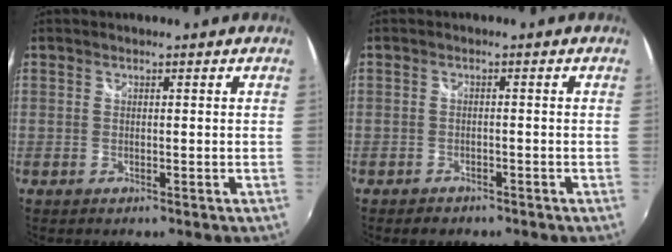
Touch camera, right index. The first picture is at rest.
{"total": 2.5, "force": [-2.0, 1.4, 0.6], "torque": [-0.020, -0.004, -0.032]}